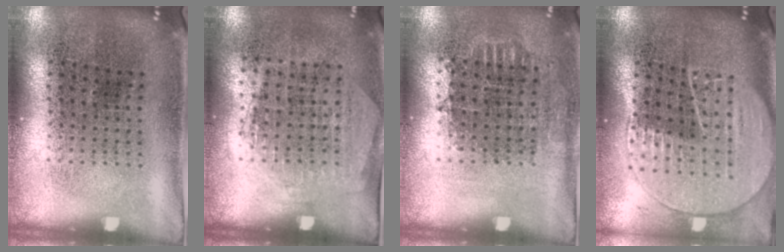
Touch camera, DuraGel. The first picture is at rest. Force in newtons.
{"total": 1.3, "press": 1.1, "slide": 0.7}
{"total": 0.7, "press": 0.7, "slide": 0.2}
{"total": 1.9, "press": 1.8, "slide": 0.8}